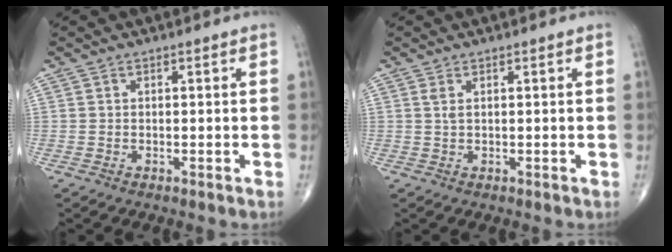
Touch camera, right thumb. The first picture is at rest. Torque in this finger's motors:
{"motor_torque": [0.08, 0.80, 0.10, -0.01, -0.01]}